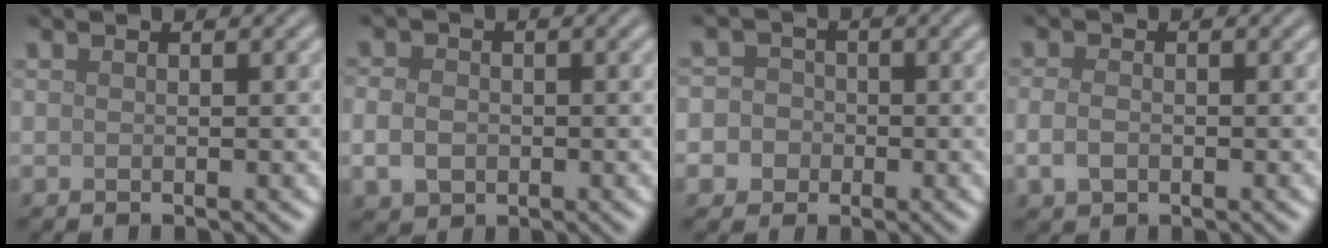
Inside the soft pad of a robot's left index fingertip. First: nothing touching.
{"total": 2.8, "force": [-0.5, 2.2, 1.6], "torque": [-0.032, -0.001, -0.015]}
{"total": 5.5, "force": [-1.4, 5.2, 1.3], "torque": [-0.004, 0.014, -0.055]}
{"total": 1.9, "force": [-0.5, 1.3, 1.3], "torque": [-0.029, -0.002, -0.012]}